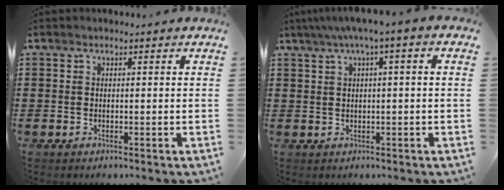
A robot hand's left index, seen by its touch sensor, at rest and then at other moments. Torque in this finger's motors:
{"motor_torque": [2.14, 0.00, 1.05, 0.21]}